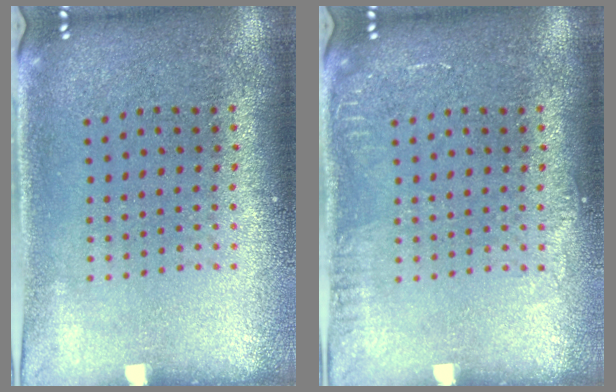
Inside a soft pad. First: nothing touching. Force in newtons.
{"total": 1.0, "press": 1.0, "slide": 0.2}